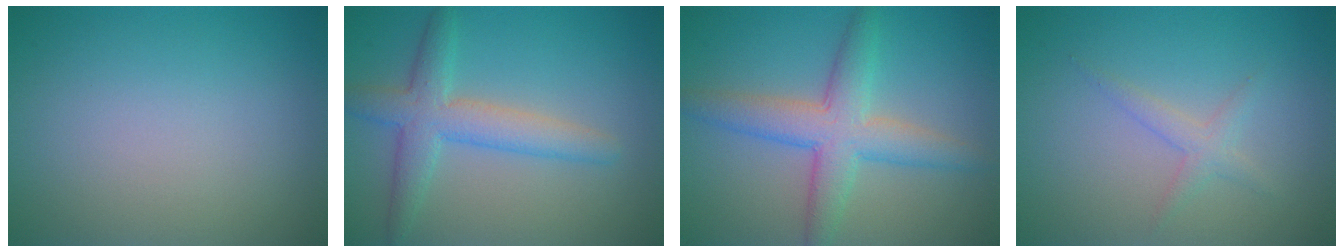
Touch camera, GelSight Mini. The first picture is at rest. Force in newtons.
{"total": 4.3, "press": 4.2, "slide": 0.2}
{"total": 5.2, "press": 5.2, "slide": 0.2}
{"total": 1.6, "press": 1.6, "slide": 0.1}